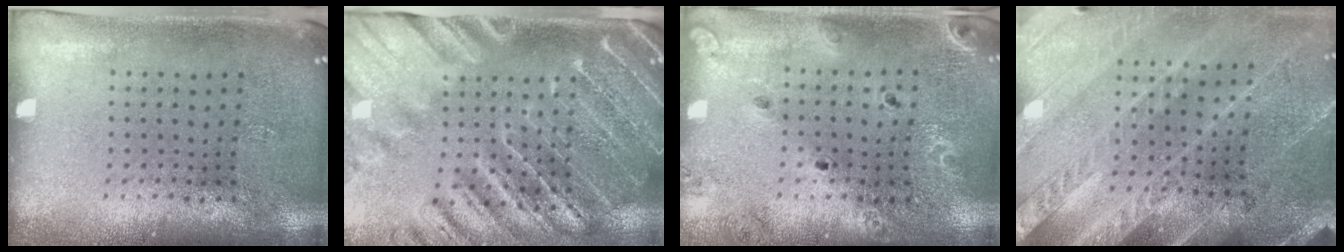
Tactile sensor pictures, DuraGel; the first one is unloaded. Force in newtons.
{"total": 3.9, "press": 3.6, "slide": 1.7}
{"total": 1.7, "press": 1.7, "slide": 0.4}
{"total": 2.9, "press": 2.7, "slide": 1.1}